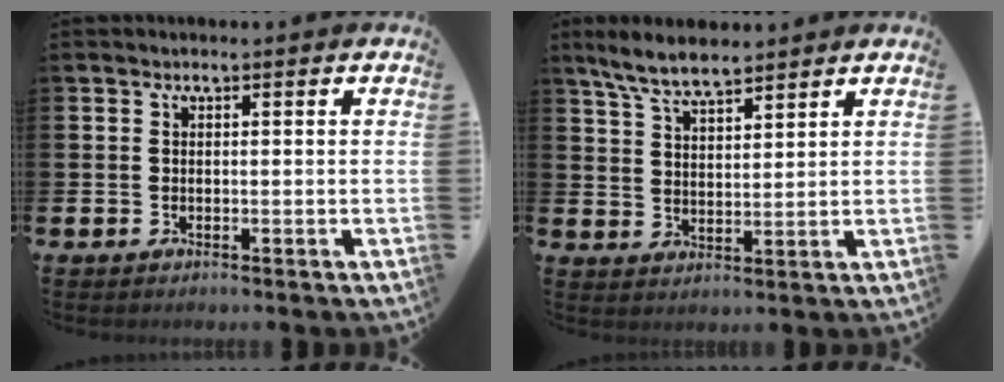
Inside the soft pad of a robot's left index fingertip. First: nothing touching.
{"total": 6.5, "force": [5.9, 1.2, 2.3], "torque": [-0.067, -0.014, 0.110]}